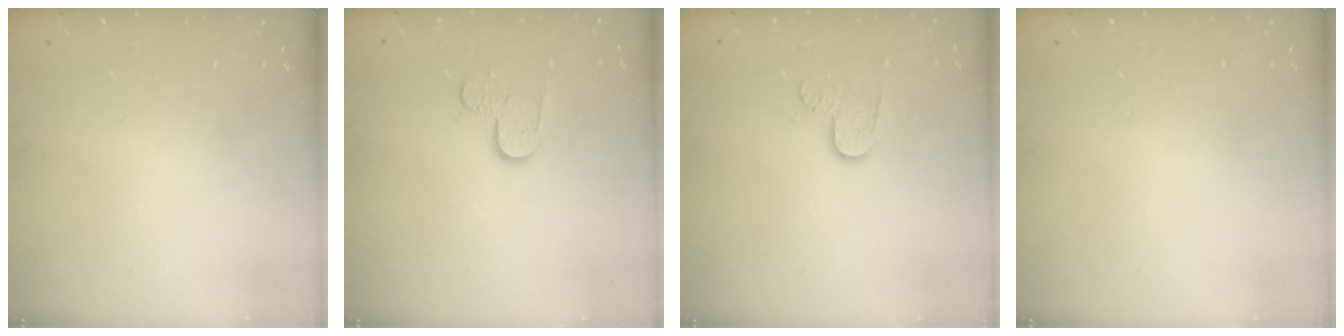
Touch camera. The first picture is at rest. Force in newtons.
{"total": 7.9, "press": 7.9, "slide": 0.5}
{"total": 6.1, "press": 6.0, "slide": 0.6}
{"total": 0.0}